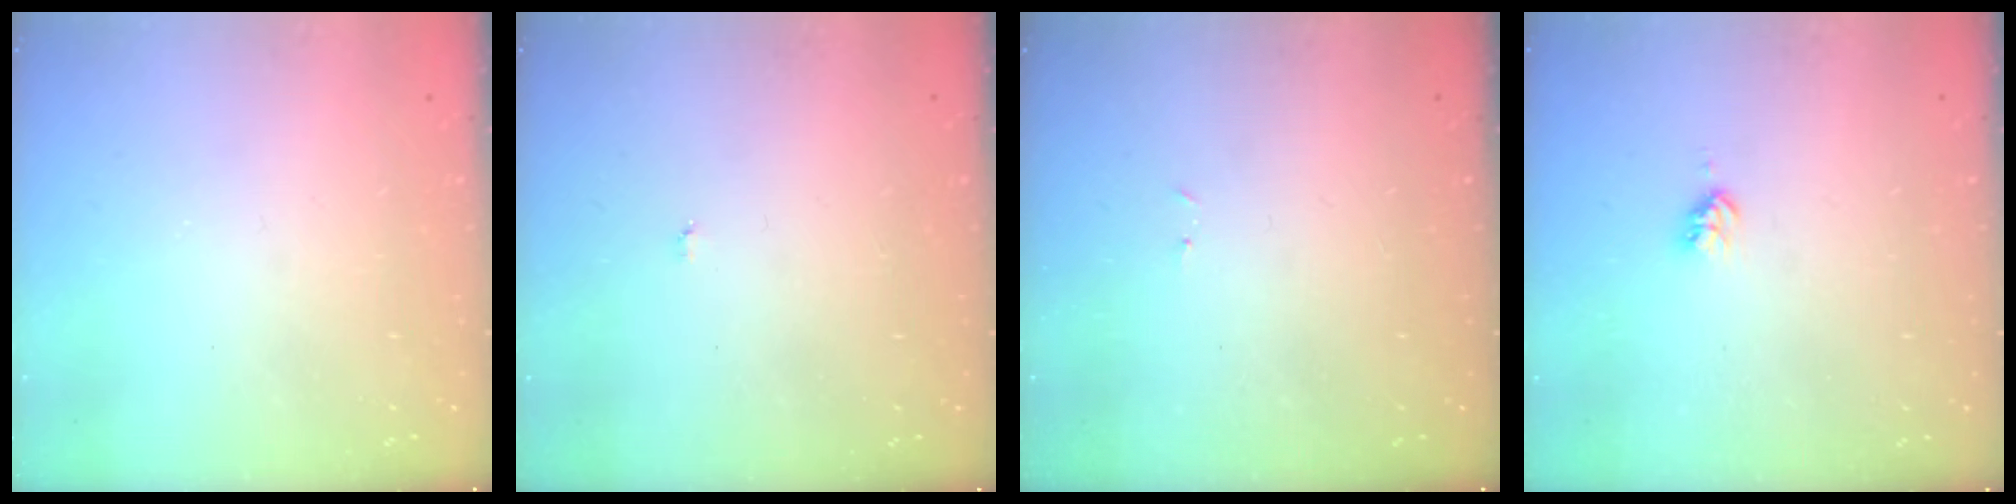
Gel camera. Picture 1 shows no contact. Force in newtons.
{"total": 3.4, "press": 3.4, "slide": 0.4}
{"total": 3.0, "press": 2.9, "slide": 0.4}
{"total": 2.8, "press": 2.8, "slide": 0.3}